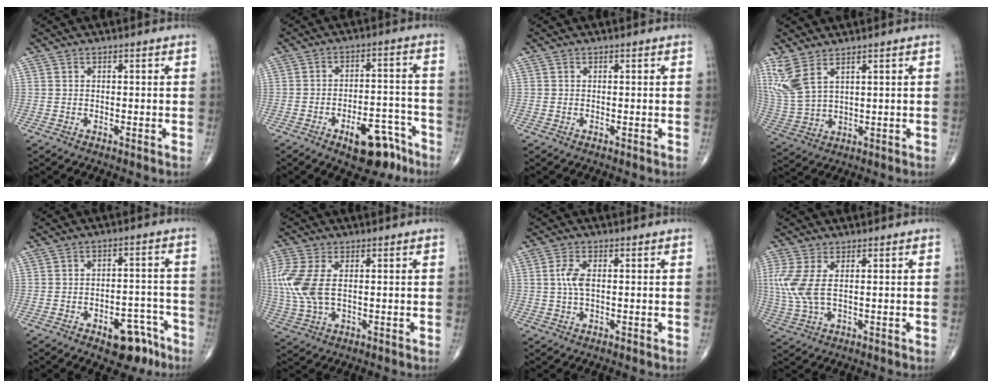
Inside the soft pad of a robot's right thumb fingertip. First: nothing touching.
{"total": 11.2, "force": [-7.0, 4.9, 7.2], "torque": [-0.077, 0.060, -0.097]}
{"total": 0.0}
{"total": 8.2, "force": [4.9, 3.1, 5.8], "torque": [-0.140, -0.016, 0.119]}
{"total": 9.1, "force": [-5.6, 4.6, 5.5], "torque": [-0.045, 0.047, -0.070]}
{"total": 9.8, "force": [1.1, 5.3, 8.1], "torque": [-0.218, 0.005, 0.028]}
{"total": 3.6, "force": [0.4, 1.6, 3.2], "torque": [-0.076, 0.004, 0.007]}
{"total": 7.1, "force": [1.1, 3.0, 6.3], "torque": [-0.180, 0.002, 0.032]}